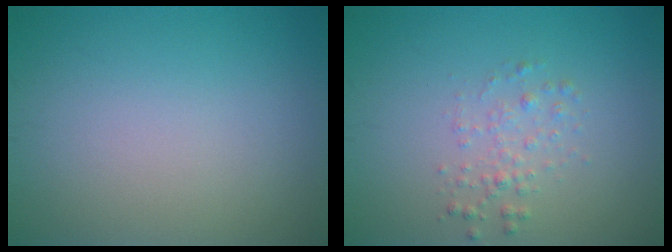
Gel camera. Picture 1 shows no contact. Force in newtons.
{"total": 1.6, "press": 1.6, "slide": 0.1}